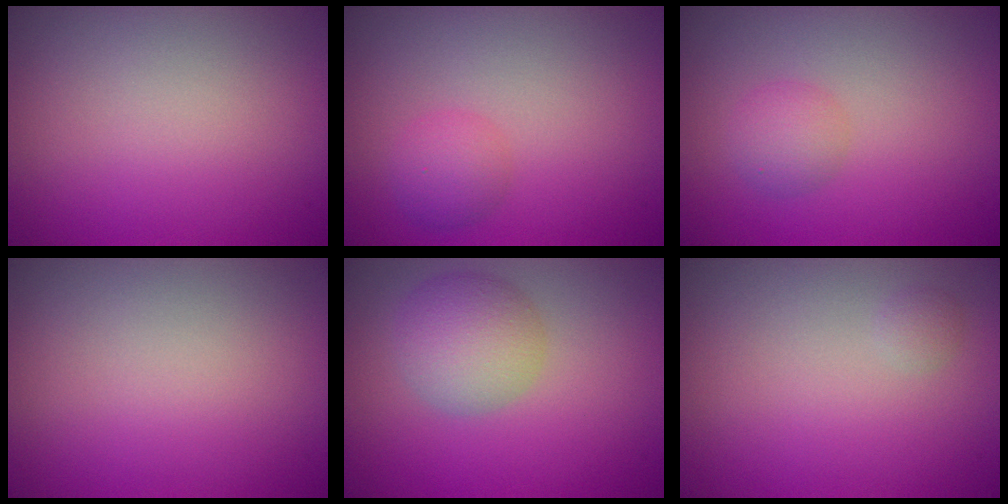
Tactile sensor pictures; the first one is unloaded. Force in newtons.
{"total": 1.8, "press": 1.8, "slide": 0.1}
{"total": 1.8, "press": 1.8, "slide": 0.0}
{"total": 0.0}
{"total": 3.9, "press": 3.9, "slide": 0.1}
{"total": 0.6, "press": 0.6, "slide": 0.0}